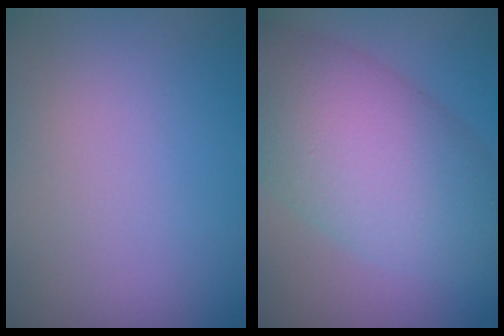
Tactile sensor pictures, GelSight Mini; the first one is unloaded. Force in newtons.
{"total": 9.9, "press": 9.9, "slide": 0.4}